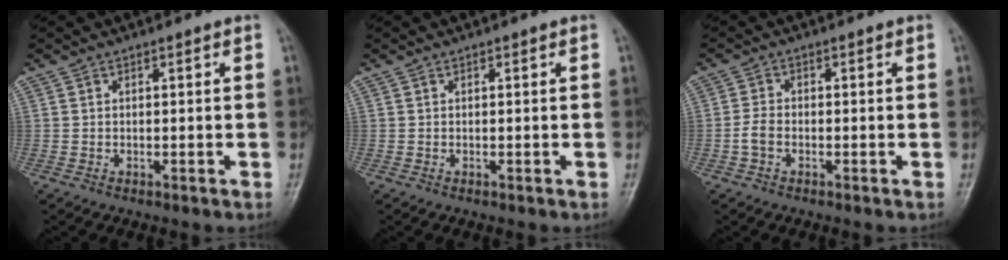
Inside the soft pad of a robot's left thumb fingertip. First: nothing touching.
{"total": 0.0}
{"total": 2.7, "force": [-1.0, 1.8, 1.7], "torque": [-0.038, 0.009, -0.025]}